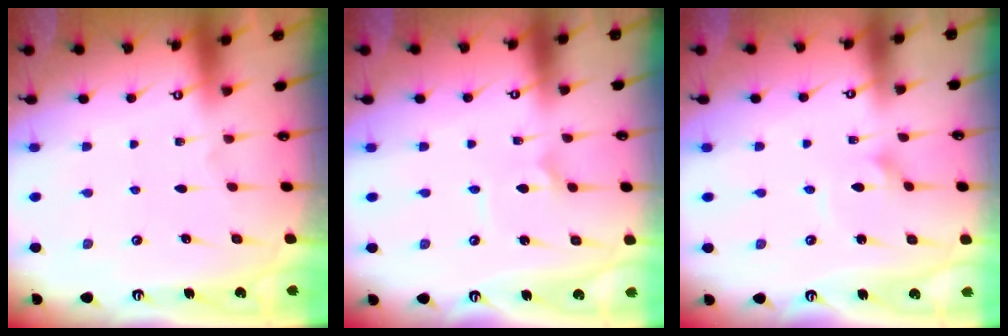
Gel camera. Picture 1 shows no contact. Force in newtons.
{"total": 1.8, "press": 1.8, "slide": 0.1}
{"total": 1.6, "press": 1.6, "slide": 0.3}